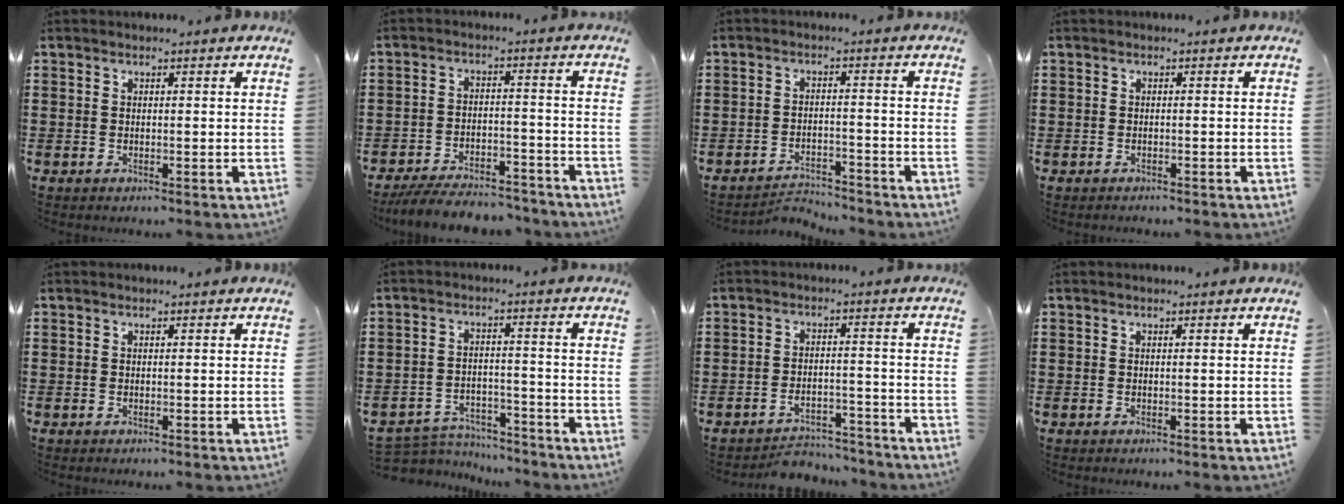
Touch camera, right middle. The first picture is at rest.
{"total": 6.2, "force": [-5.9, 0.8, 1.6], "torque": [-0.035, 0.002, -0.115]}
{"total": 3.3, "force": [-3.3, 0.4, 0.1], "torque": [-0.009, 0.001, -0.070]}
{"total": 0.8, "force": [-0.7, 0.4, -0.1], "torque": [0.001, 0.002, -0.015]}
{"total": 0.0}
{"total": 4.2, "force": [-4.1, 0.7, 0.3], "torque": [-0.018, 0.003, -0.088]}
{"total": 4.3, "force": [-4.2, 0.8, 0.6], "torque": [-0.012, 0.007, -0.087]}
{"total": 0.0}